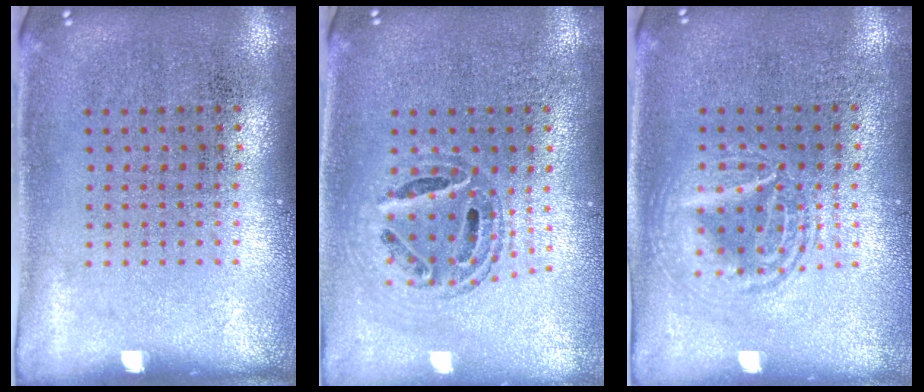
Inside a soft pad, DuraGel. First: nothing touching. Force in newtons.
{"total": 0.8, "press": 0.8, "slide": 0.1}
{"total": 2.7, "press": 2.7, "slide": 0.3}